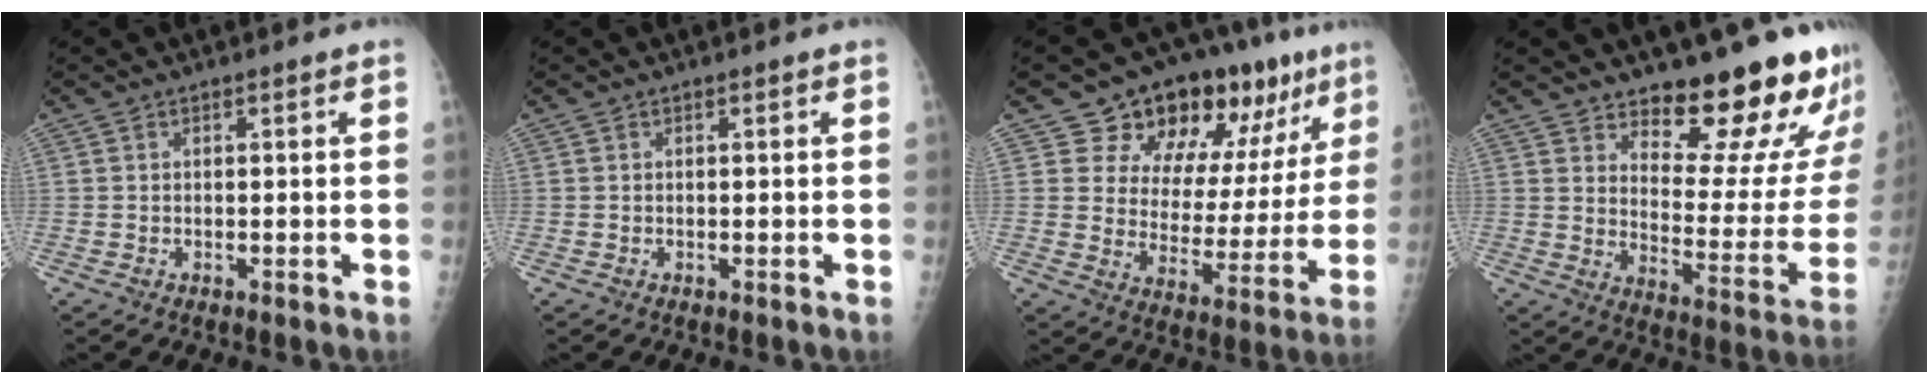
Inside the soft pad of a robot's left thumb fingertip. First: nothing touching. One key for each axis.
{"total": 0.0}
{"total": 20.0, "fx": 11.9, "fy": 10.8, "fz": 12.0, "tx": -0.105, "ty": -0.040, "tz": 0.179}
{"total": 19.6, "fx": 16.0, "fy": 6.1, "fz": 9.6, "tx": -0.076, "ty": -0.129, "tz": 0.210}